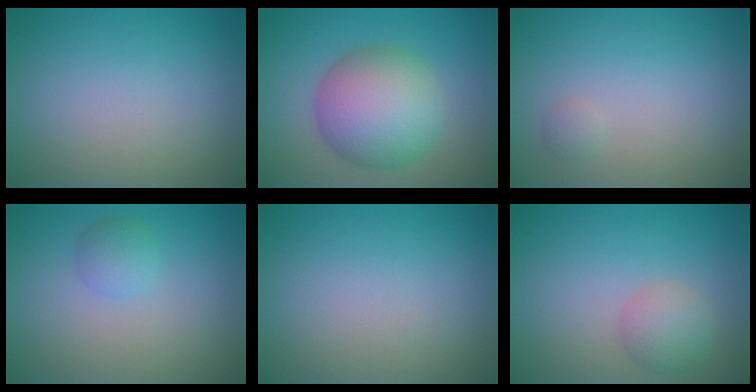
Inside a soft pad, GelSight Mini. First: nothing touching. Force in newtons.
{"total": 8.3, "press": 8.3, "slide": 0.2}
{"total": 0.6, "press": 0.6, "slide": 0.0}
{"total": 1.5, "press": 1.5, "slide": 0.0}
{"total": 0.0}
{"total": 2.6, "press": 2.6, "slide": 0.0}